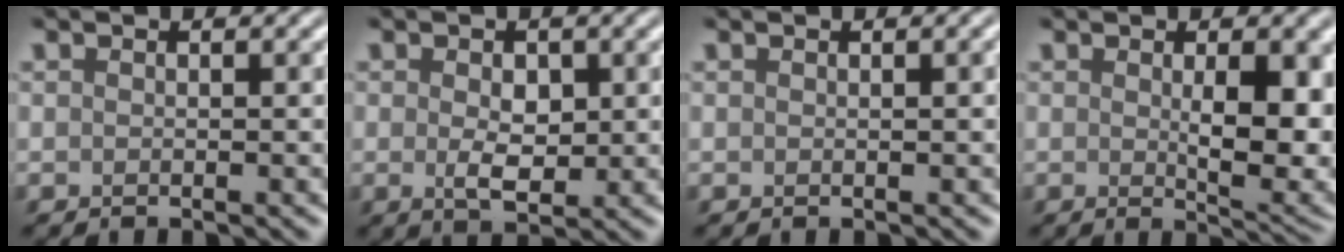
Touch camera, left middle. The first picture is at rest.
{"total": 2.6, "force": [0.2, 1.6, 2.1], "torque": [-0.038, -0.002, 0.008]}
{"total": 1.4, "force": [0.3, 0.6, 1.2], "torque": [-0.008, 0.004, -0.001]}
{"total": 6.2, "force": [0.4, 2.0, 5.9], "torque": [-0.079, -0.008, 0.018]}